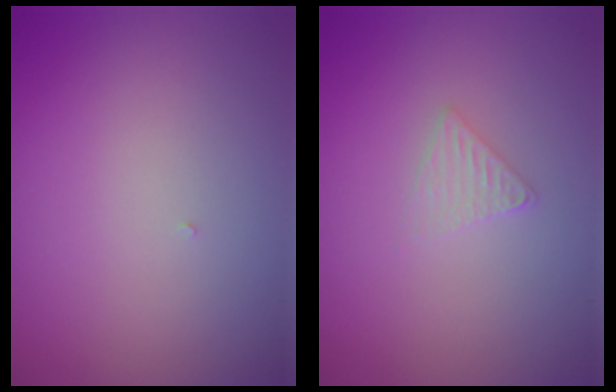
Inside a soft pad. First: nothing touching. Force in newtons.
{"total": 1.4, "press": 1.3, "slide": 0.2}